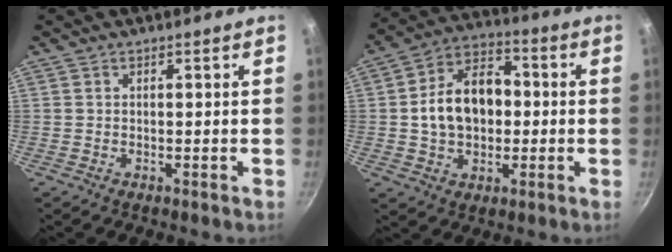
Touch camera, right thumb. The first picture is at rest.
{"total": 13.9, "force": [0.0, 9.9, 9.8], "torque": [-0.135, 0.029, -0.009]}